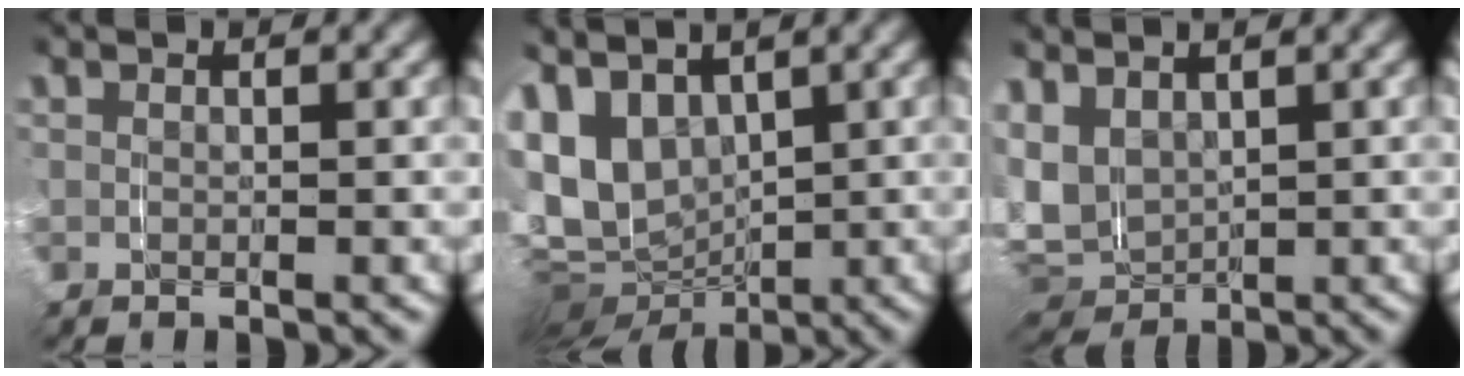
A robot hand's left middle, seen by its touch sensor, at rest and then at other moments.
{"total": 14.8, "force": [-1.7, 12.9, 6.9], "torque": [-0.198, -0.059, -0.020]}
{"total": 9.2, "force": [-0.2, 8.4, 3.7], "torque": [-0.158, -0.044, 0.003]}